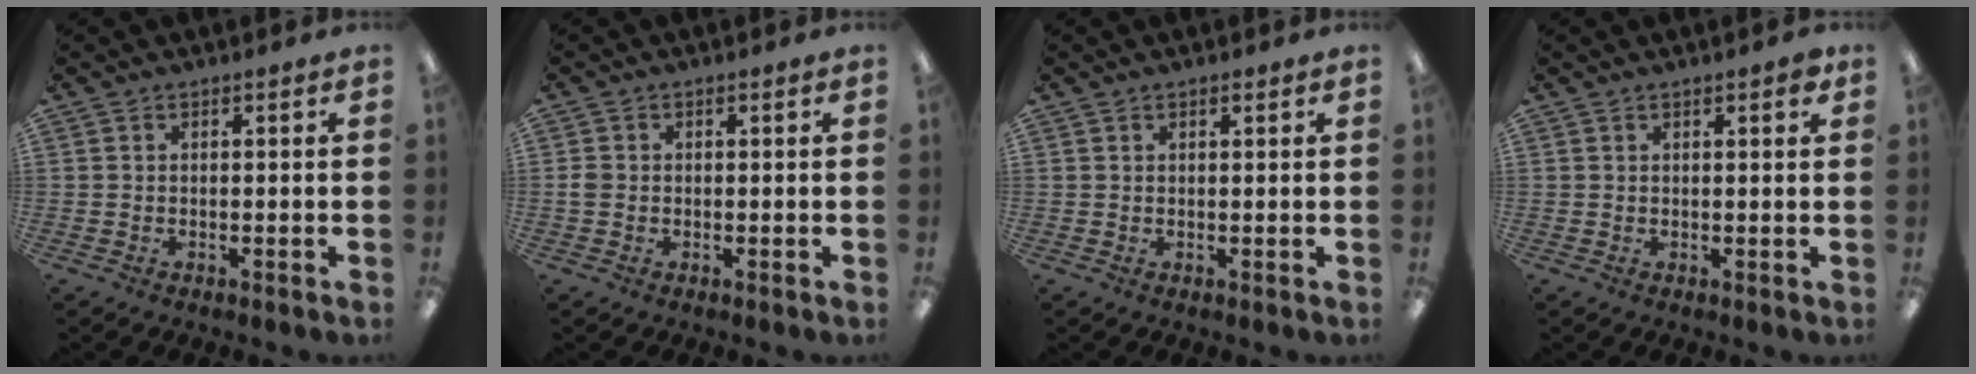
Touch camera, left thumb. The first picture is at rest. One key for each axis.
{"total": 1.7, "fx": -0.1, "fy": 1.3, "fz": 1.0, "tx": -0.017, "ty": 0.003, "tz": -0.003}
{"total": 0.8, "fx": 0.7, "fy": 0.3, "fz": 0.4, "tx": -0.008, "ty": 0.001, "tz": 0.012}
{"total": 1.9, "fx": 1.3, "fy": 0.4, "fz": 1.3, "tx": -0.010, "ty": -0.004, "tz": 0.018}